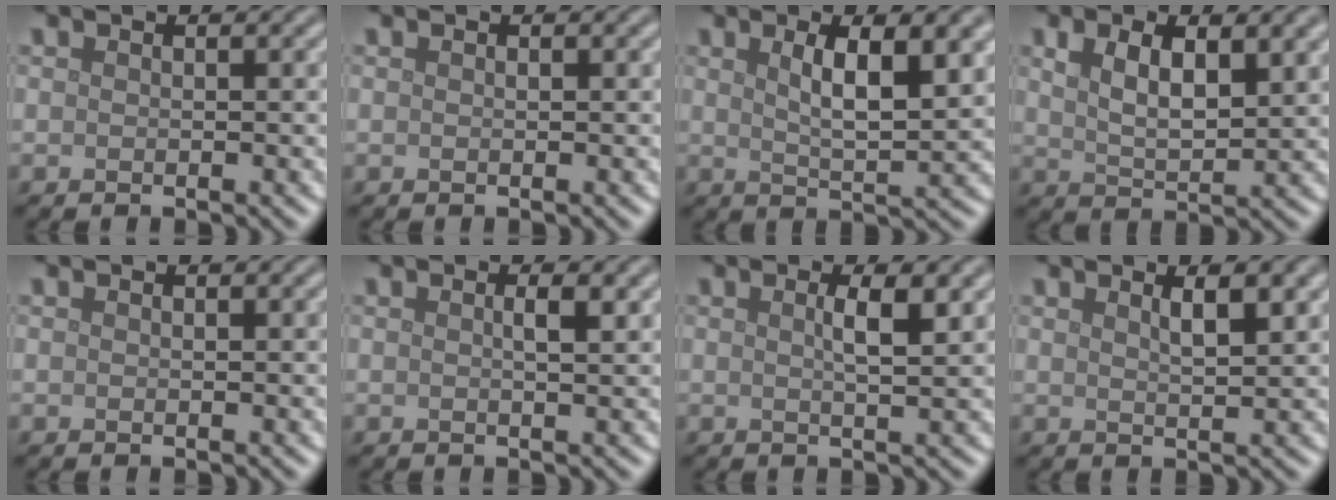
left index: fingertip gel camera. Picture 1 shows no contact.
{"total": 0.0}
{"total": 6.0, "force": [2.1, 1.8, 5.3], "torque": [-0.078, 0.002, 0.034]}
{"total": 4.7, "force": [2.1, 1.9, 3.8], "torque": [-0.077, -0.001, 0.040]}
{"total": 0.0}
{"total": 1.5, "force": [0.4, 0.3, 1.4], "torque": [-0.020, 0.003, 0.003]}
{"total": 2.5, "force": [0.7, 0.5, 2.3], "torque": [-0.033, 0.003, 0.008]}
{"total": 2.5, "force": [1.4, 0.7, 2.0], "torque": [-0.022, 0.005, 0.021]}